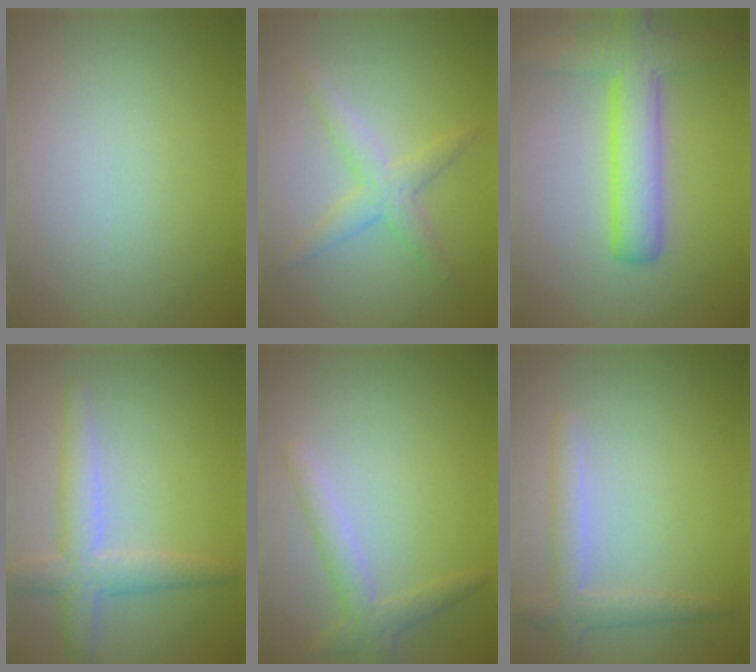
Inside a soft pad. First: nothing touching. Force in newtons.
{"total": 2.5, "press": 2.5, "slide": 0.1}
{"total": 5.8, "press": 5.8, "slide": 0.2}
{"total": 3.7, "press": 3.7, "slide": 0.2}
{"total": 2.3, "press": 2.3, "slide": 0.1}
{"total": 2.5, "press": 2.5, "slide": 0.3}